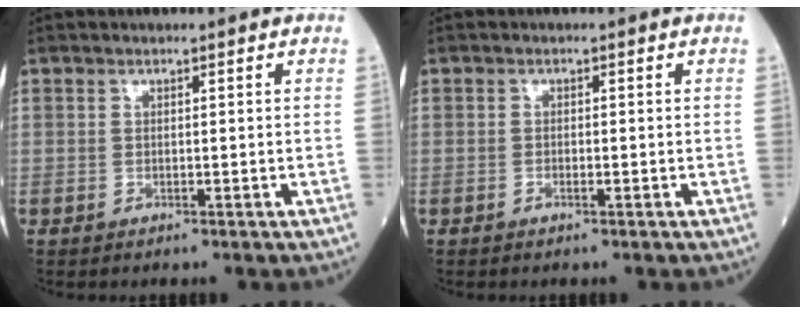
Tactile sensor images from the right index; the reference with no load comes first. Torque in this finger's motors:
{"motor_torque": [-0.02, -0.02, -0.04, -0.01]}